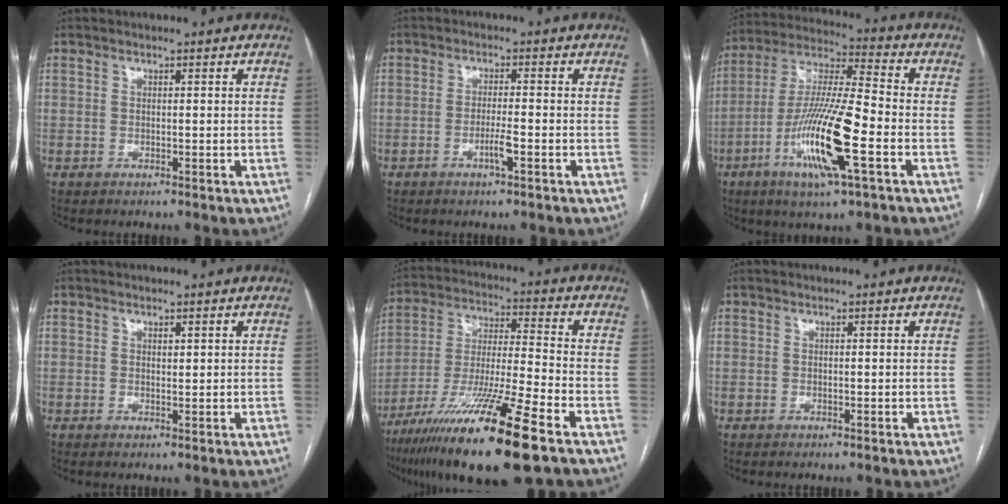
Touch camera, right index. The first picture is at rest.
{"total": 2.9, "force": [-1.5, -0.3, 2.5], "torque": [-0.049, -0.003, -0.029]}
{"total": 16.4, "force": [-5.9, 1.0, 15.2], "torque": [-0.305, -0.015, -0.110]}
{"total": 0.6, "force": [0.4, 0.2, 0.4], "torque": [-0.007, -0.004, 0.006]}
{"total": 19.8, "force": [-12.0, 0.4, 15.8], "torque": [-0.287, -0.049, -0.213]}
{"total": 0.0}